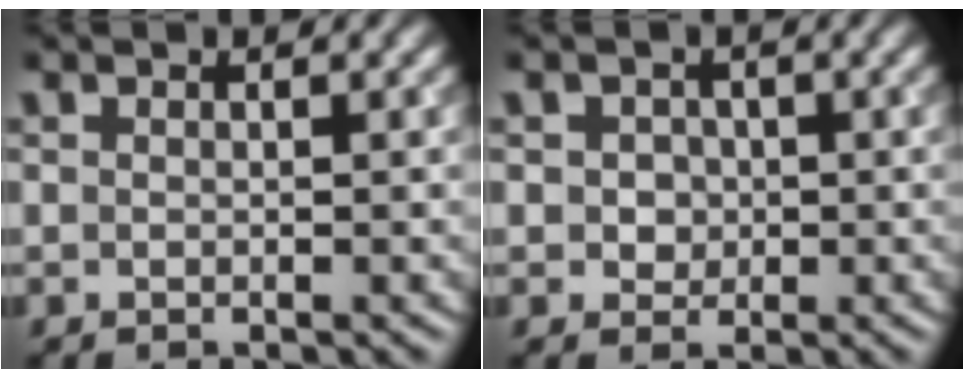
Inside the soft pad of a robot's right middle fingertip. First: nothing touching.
{"total": 1.7, "force": [0.2, 1.5, 0.6], "torque": [0.000, 0.005, 0.001]}